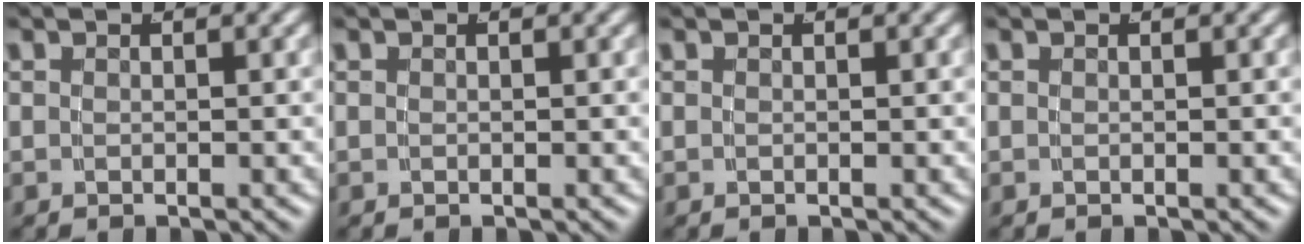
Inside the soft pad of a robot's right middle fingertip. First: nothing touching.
{"total": 0.0}
{"total": 0.0}
{"total": 0.0}